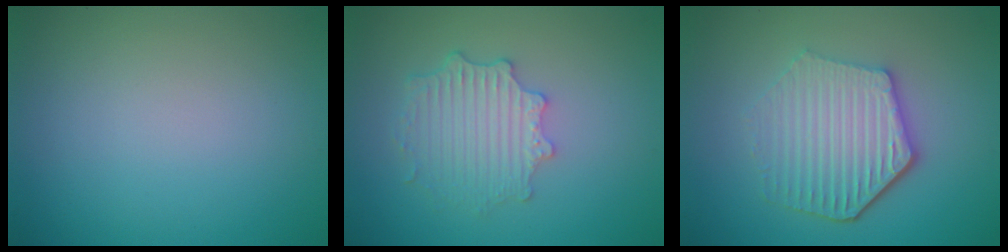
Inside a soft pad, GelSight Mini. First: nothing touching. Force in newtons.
{"total": 4.0, "press": 3.3, "slide": 2.3}
{"total": 5.5, "press": 4.3, "slide": 3.3}